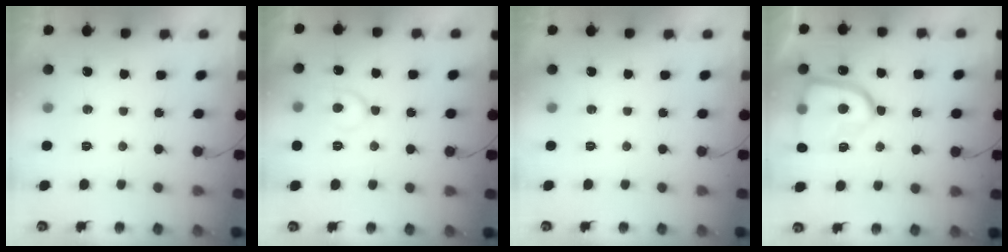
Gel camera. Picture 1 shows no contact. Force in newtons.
{"total": 8.0, "press": 8.0, "slide": 0.7}
{"total": 0.0}
{"total": 16.0, "press": 16.0, "slide": 1.1}